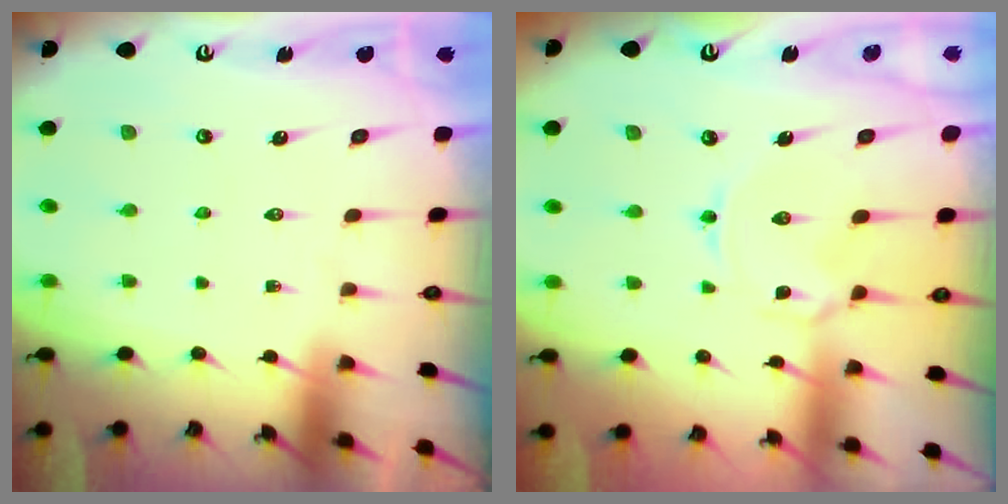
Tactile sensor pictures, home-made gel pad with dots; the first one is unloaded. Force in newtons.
{"total": 2.8, "press": 2.7, "slide": 0.5}